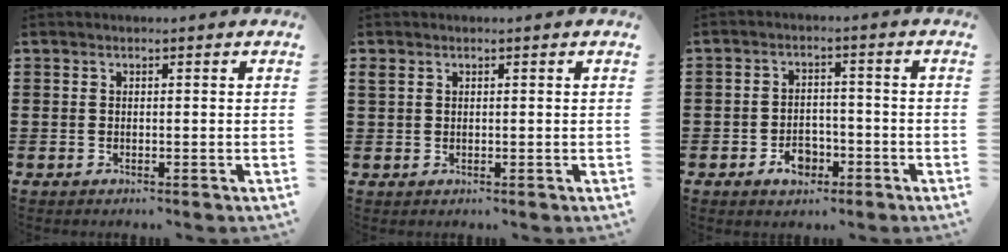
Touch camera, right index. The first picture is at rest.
{"total": 1.1, "force": [0.7, 0.7, 0.5], "torque": [-0.012, 0.002, 0.013]}
{"total": 4.2, "force": [-2.2, 2.7, 2.3], "torque": [-0.034, 0.000, -0.041]}